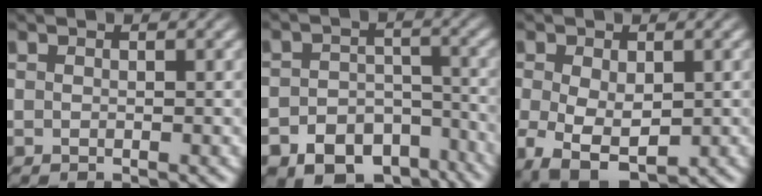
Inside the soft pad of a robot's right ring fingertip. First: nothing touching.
{"total": 10.7, "force": [-7.9, 6.6, 2.8], "torque": [-0.032, -0.029, -0.123]}
{"total": 8.2, "force": [-4.0, 5.3, 4.9], "torque": [-0.121, -0.068, -0.032]}